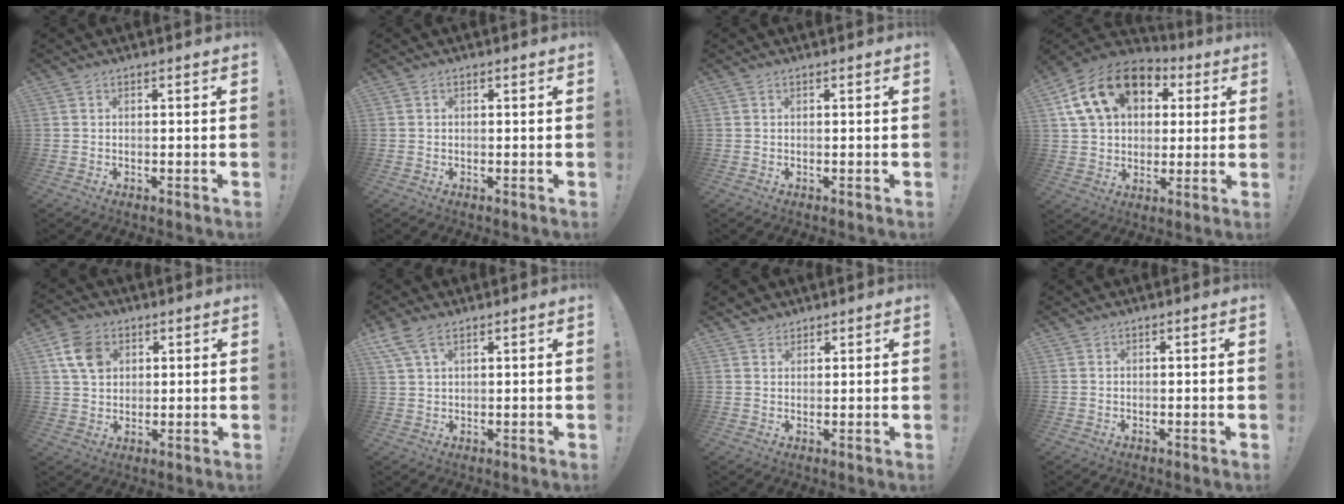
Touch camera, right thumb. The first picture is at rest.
{"total": 0.0}
{"total": 0.0}
{"total": 19.4, "force": [7.2, 13.9, 11.5], "torque": [-0.191, -0.003, 0.140]}
{"total": 9.7, "force": [3.8, 7.3, 5.2], "torque": [-0.091, -0.004, 0.076]}
{"total": 6.2, "force": [3.7, 3.0, 4.0], "torque": [-0.087, -0.002, 0.076]}
{"total": 2.7, "force": [1.9, 1.9, 0.2], "torque": [0.004, -0.009, 0.035]}
{"total": 0.0}